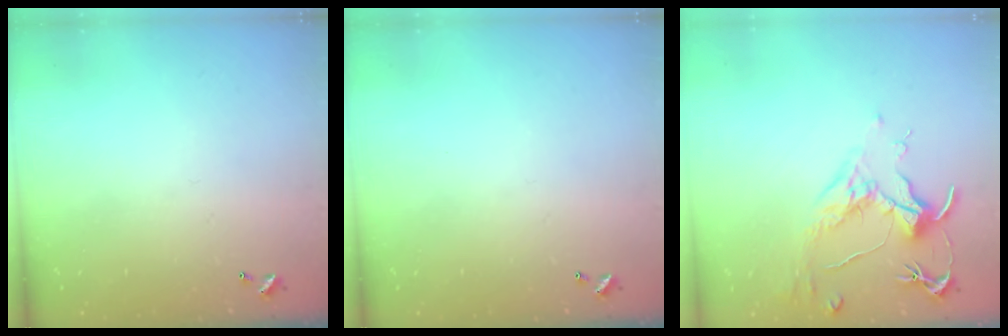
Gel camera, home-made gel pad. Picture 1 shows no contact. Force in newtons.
{"total": 0.0}
{"total": 1.7, "press": 1.4, "slide": 0.9}